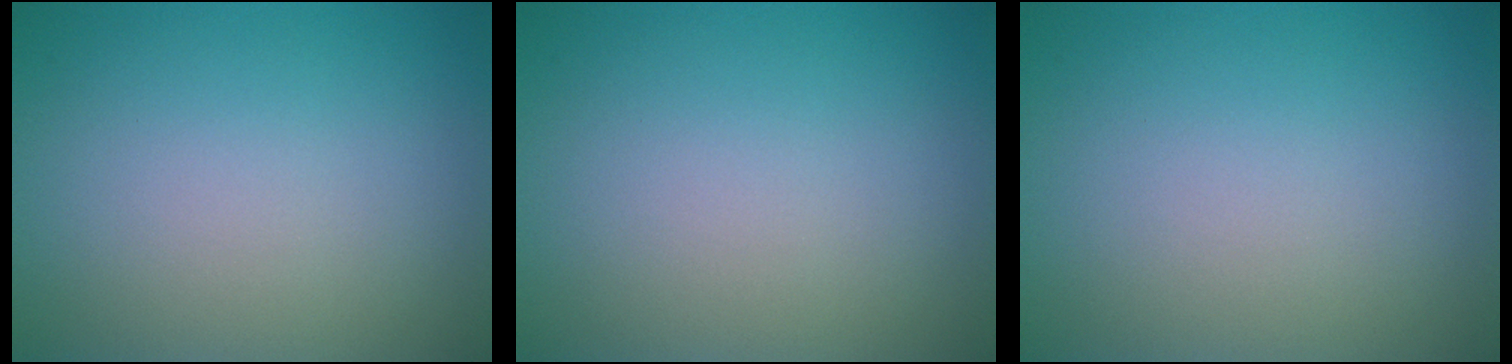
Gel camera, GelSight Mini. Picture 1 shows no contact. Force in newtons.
{"total": 0.0}
{"total": 0.0}